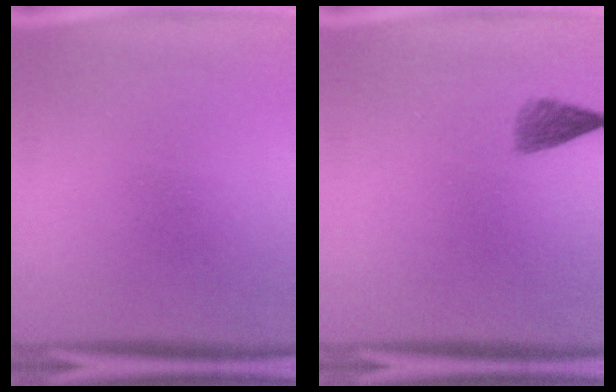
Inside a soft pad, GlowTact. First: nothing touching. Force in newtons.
{"total": 2.2}